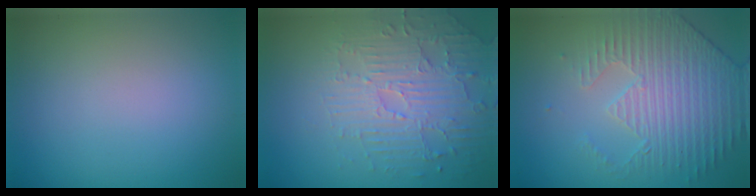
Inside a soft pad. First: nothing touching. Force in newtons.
{"total": 4.4, "press": 3.6, "slide": 2.6}
{"total": 4.4, "press": 3.8, "slide": 2.3}